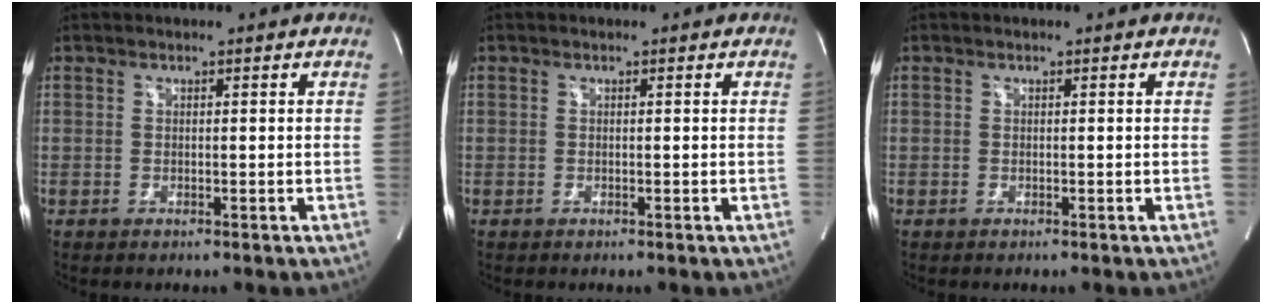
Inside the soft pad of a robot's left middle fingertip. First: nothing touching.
{"total": 0.0}
{"total": 0.0}